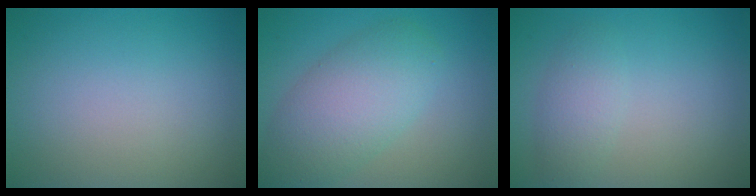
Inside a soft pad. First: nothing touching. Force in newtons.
{"total": 6.3, "press": 6.3, "slide": 0.3}
{"total": 2.2, "press": 2.2, "slide": 0.2}